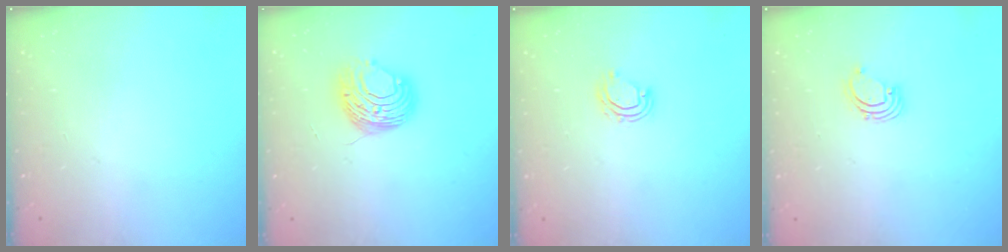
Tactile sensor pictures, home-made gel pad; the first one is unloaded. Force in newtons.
{"total": 9.7, "press": 9.7, "slide": 0.6}
{"total": 5.2, "press": 5.2, "slide": 0.4}
{"total": 1.4, "press": 1.4, "slide": 0.1}